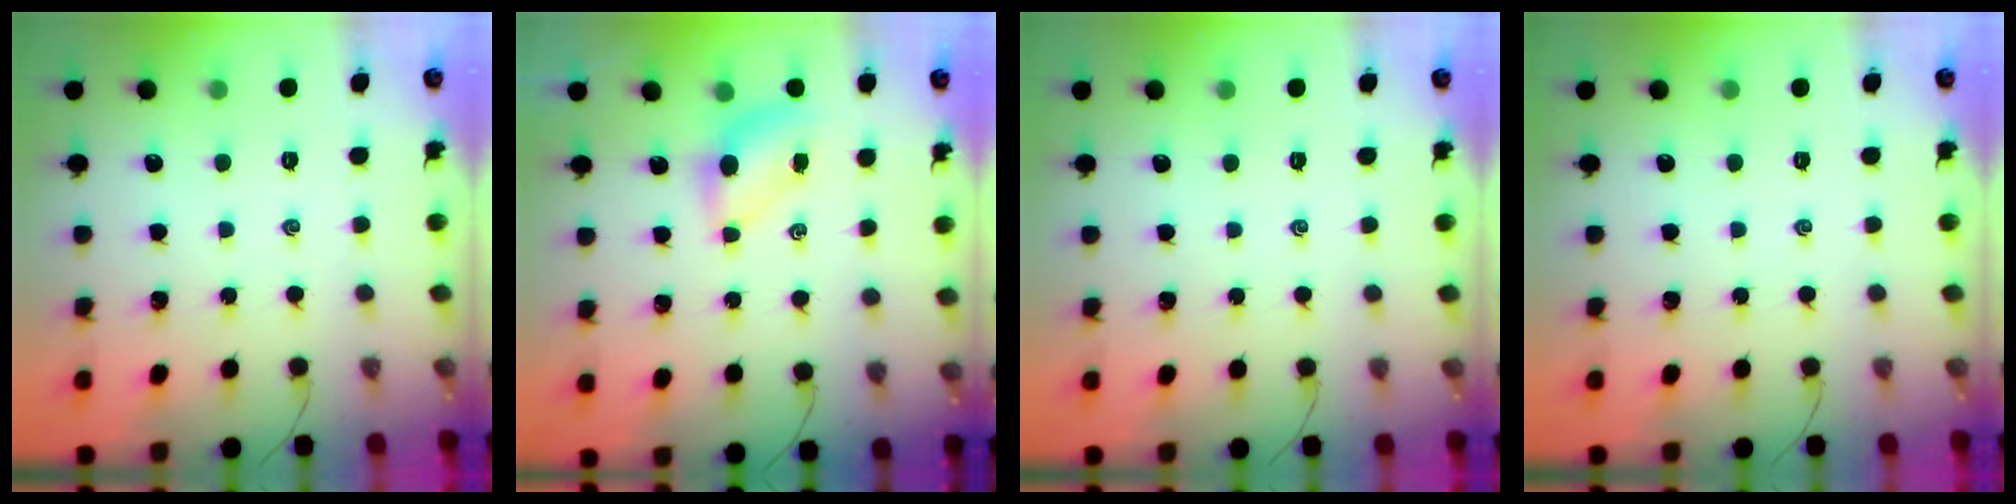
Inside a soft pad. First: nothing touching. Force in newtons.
{"total": 5.2, "press": 5.2, "slide": 0.4}
{"total": 1.1, "press": 0.9, "slide": 0.5}
{"total": 0.0}